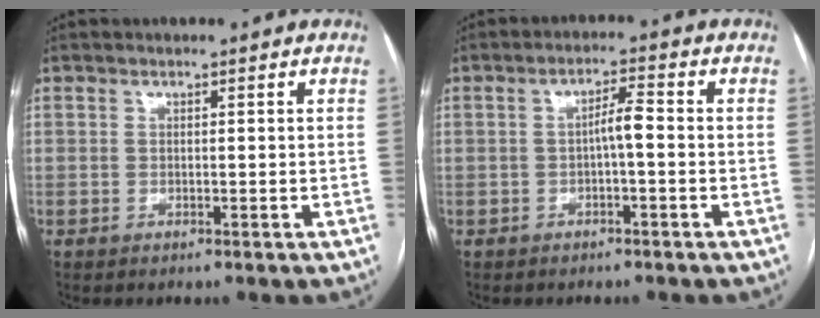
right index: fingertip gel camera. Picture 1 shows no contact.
{"total": 3.2, "force": [-0.5, 0.4, 3.1], "torque": [-0.051, 0.009, -0.008]}